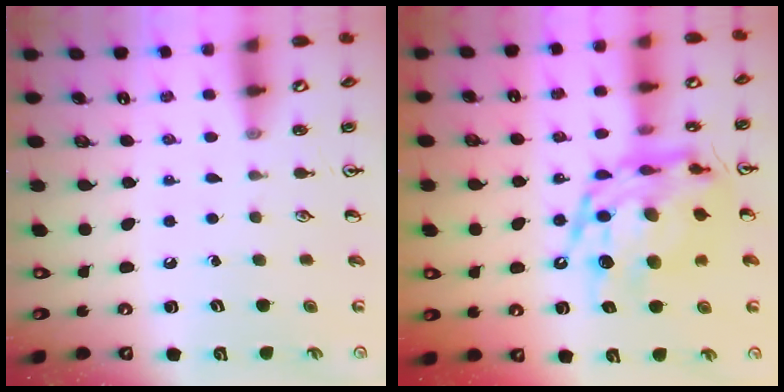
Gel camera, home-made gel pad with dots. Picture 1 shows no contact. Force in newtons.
{"total": 17.9, "press": 17.8, "slide": 1.7}